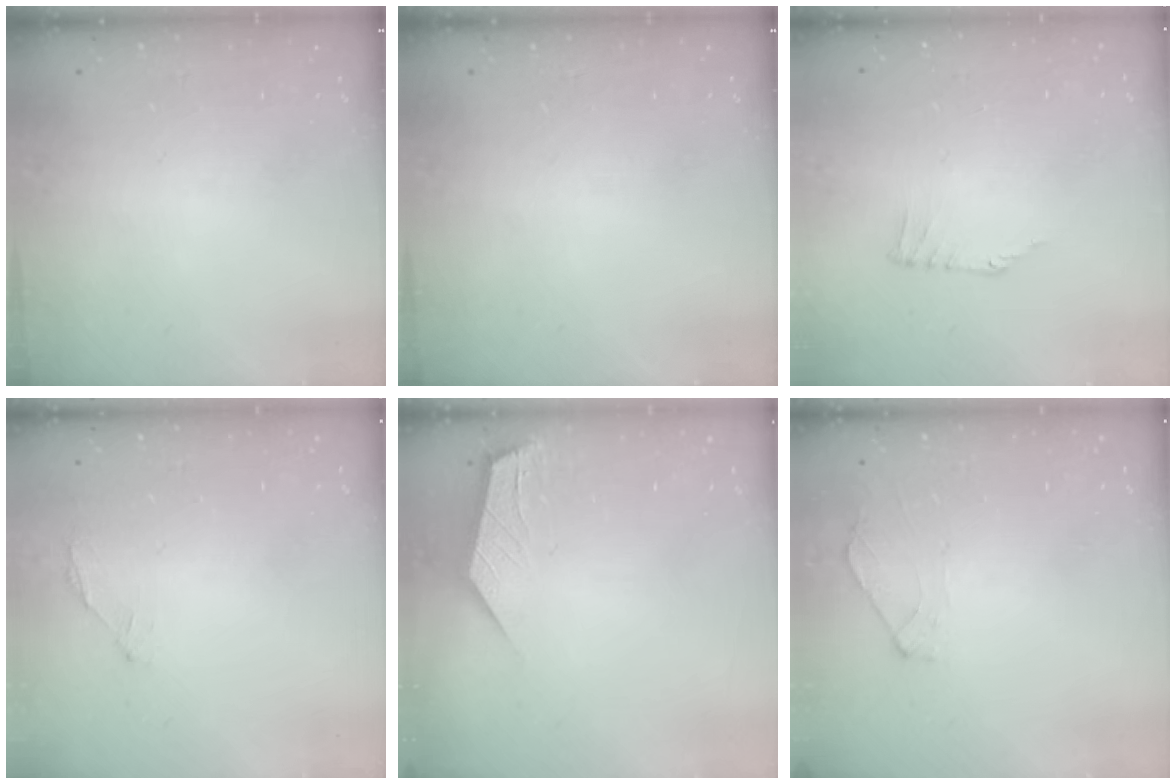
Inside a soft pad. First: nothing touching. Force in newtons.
{"total": 0.0}
{"total": 1.1, "press": 1.0, "slide": 0.2}
{"total": 1.2, "press": 1.0, "slide": 0.5}
{"total": 2.3, "press": 2.3, "slide": 0.3}
{"total": 2.5, "press": 2.4, "slide": 0.7}